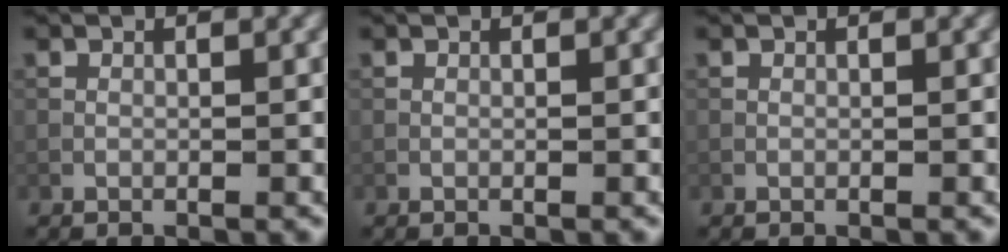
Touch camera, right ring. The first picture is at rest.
{"total": 0.0}
{"total": 0.0}